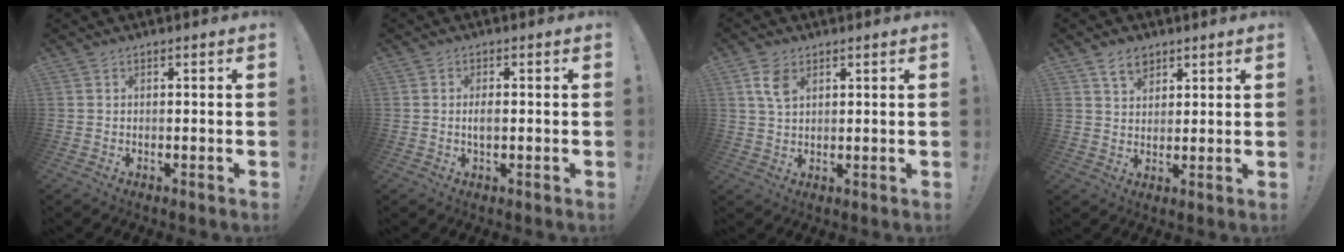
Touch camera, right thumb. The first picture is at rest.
{"total": 2.4, "force": [-0.3, 0.9, 2.1], "torque": [-0.039, -0.003, -0.010]}
{"total": 5.8, "force": [2.6, 3.4, 4.0], "torque": [-0.073, -0.003, 0.051]}
{"total": 5.6, "force": [3.7, 3.5, 2.3], "torque": [-0.042, -0.008, 0.069]}